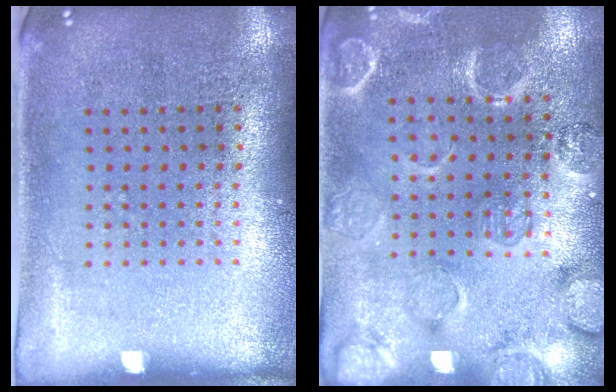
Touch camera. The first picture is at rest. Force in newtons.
{"total": 2.4, "press": 2.3, "slide": 0.8}